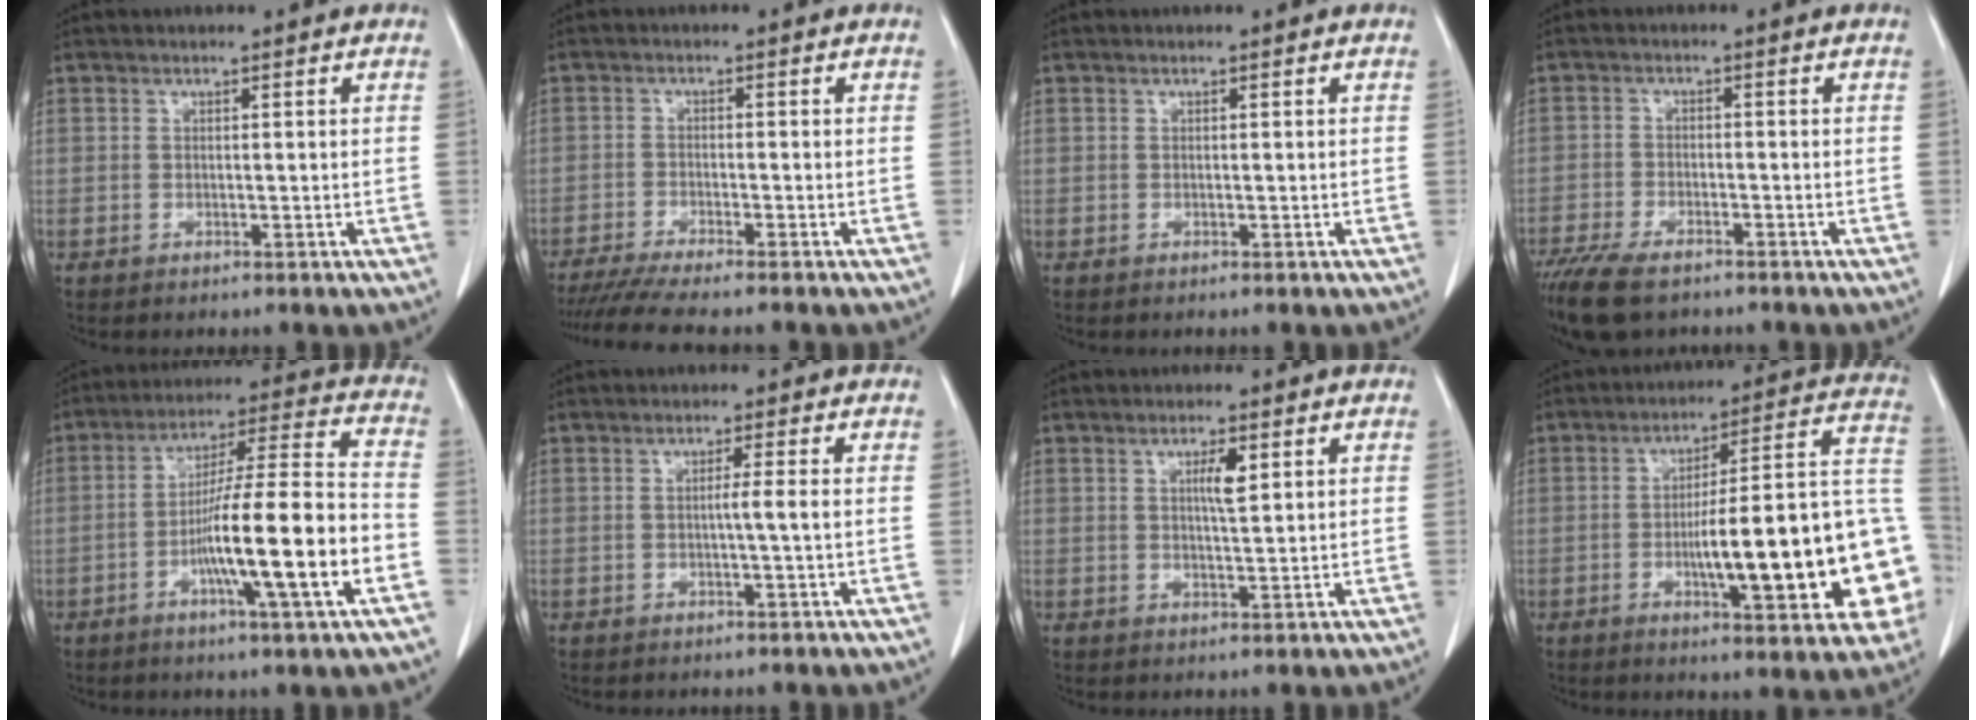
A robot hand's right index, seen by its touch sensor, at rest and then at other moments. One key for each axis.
{"total": 8.4, "fx": -7.3, "fy": -0.3, "fz": 4.2, "tx": -0.057, "ty": -0.019, "tz": -0.117}
{"total": 0.0}
{"total": 9.8, "fx": -7.5, "fy": 3.4, "fz": 5.3, "tx": -0.097, "ty": -0.017, "tz": -0.124}
{"total": 17.2, "fx": -5.3, "fy": 0.0, "fz": 16.4, "tx": -0.272, "ty": 0.001, "tz": -0.089}
{"total": 1.9, "fx": -0.2, "fy": -0.6, "fz": 1.8, "tx": -0.031, "ty": 0.000, "tz": -0.005}
{"total": 3.2, "fx": 1.2, "fy": 0.4, "fz": 2.9, "tx": -0.051, "ty": -0.001, "tz": 0.019}
{"total": 21.9, "fx": -4.7, "fy": 3.7, "fz": 21.0, "tx": -0.211, "ty": 0.034, "tz": -0.058}